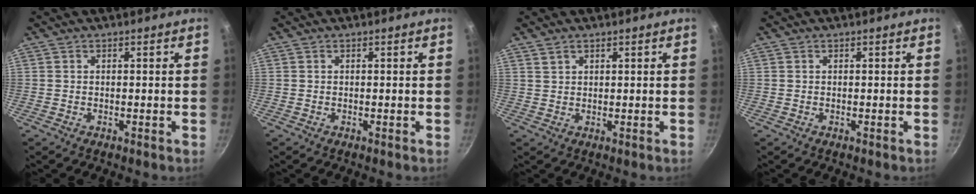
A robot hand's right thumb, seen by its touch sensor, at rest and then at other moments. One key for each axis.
{"total": 0.0}
{"total": 1.8, "fx": 1.3, "fy": 1.0, "fz": 0.8, "tx": -0.009, "ty": -0.001, "tz": 0.025}
{"total": 0.0}